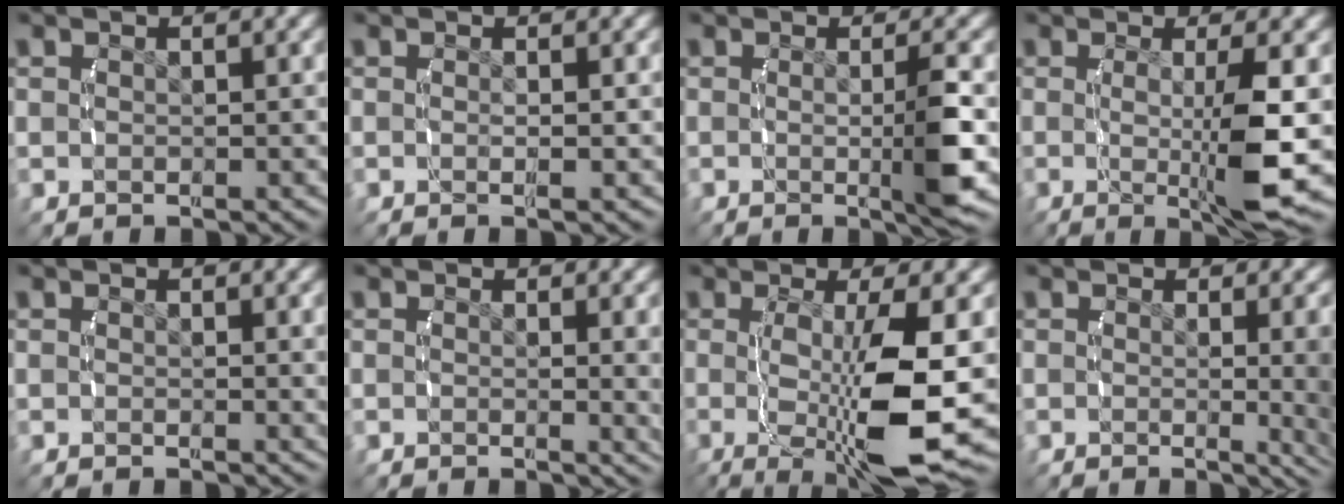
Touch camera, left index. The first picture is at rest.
{"total": 0.9, "force": [-0.4, 0.0, 0.8], "torque": [-0.022, -0.008, -0.005]}
{"total": 4.2, "force": [-0.8, 0.0, 4.1], "torque": [-0.064, -0.011, -0.011]}
{"total": 6.4, "force": [-0.9, 0.6, 6.3], "torque": [-0.105, -0.015, -0.007]}
{"total": 0.6, "force": [0.3, 0.0, 0.5], "torque": [-0.011, -0.004, 0.004]}
{"total": 2.5, "force": [0.4, 0.3, 2.5], "torque": [-0.027, -0.001, 0.002]}
{"total": 9.8, "force": [-0.9, 2.6, 9.4], "torque": [-0.159, -0.019, 0.002]}
{"total": 5.1, "force": [-0.4, 1.0, 5.0], "torque": [-0.049, -0.003, -0.010]}